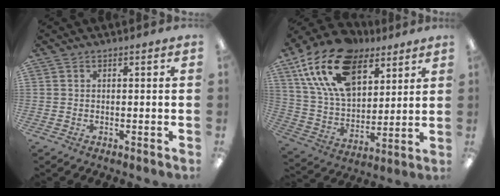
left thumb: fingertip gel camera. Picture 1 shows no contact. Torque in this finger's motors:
{"motor_torque": [2.47, 2.47, 1.39, -1.38, 0.20]}